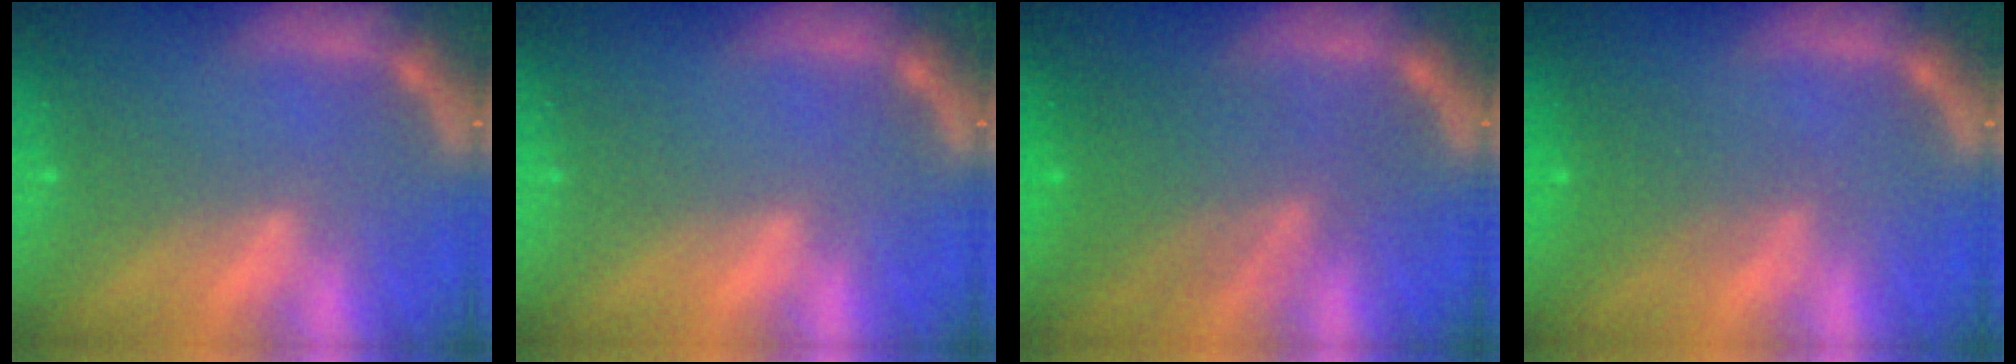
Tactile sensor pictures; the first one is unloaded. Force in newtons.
{"total": 0.0}
{"total": 6.6}
{"total": 3.0}